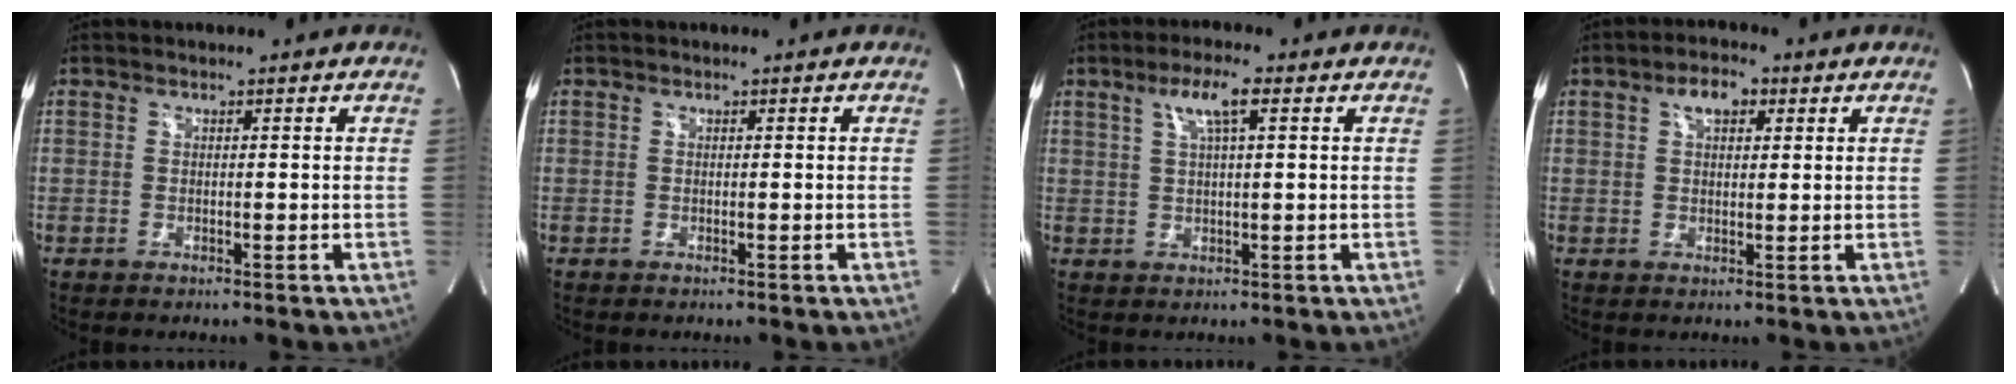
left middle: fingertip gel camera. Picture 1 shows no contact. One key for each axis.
{"total": 0.0}
{"total": 4.9, "fx": 2.2, "fy": 0.4, "fz": 4.4, "tx": -0.084, "ty": 0.008, "tz": 0.041}
{"total": 4.2, "fx": 1.9, "fy": 2.1, "fz": 3.1, "tx": -0.057, "ty": 0.016, "tz": 0.033}